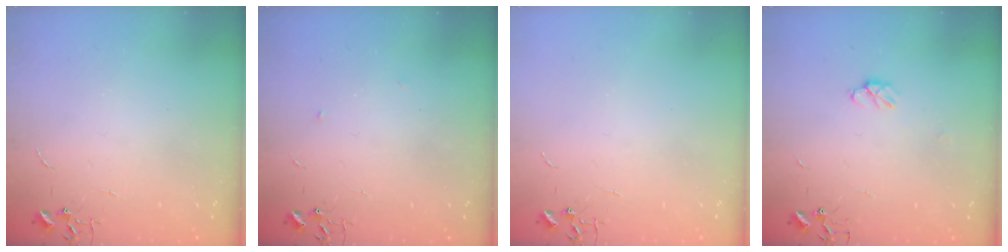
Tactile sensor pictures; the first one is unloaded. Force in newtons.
{"total": 3.7, "press": 3.5, "slide": 1.2}
{"total": 0.0}
{"total": 4.4, "press": 4.4, "slide": 0.6}